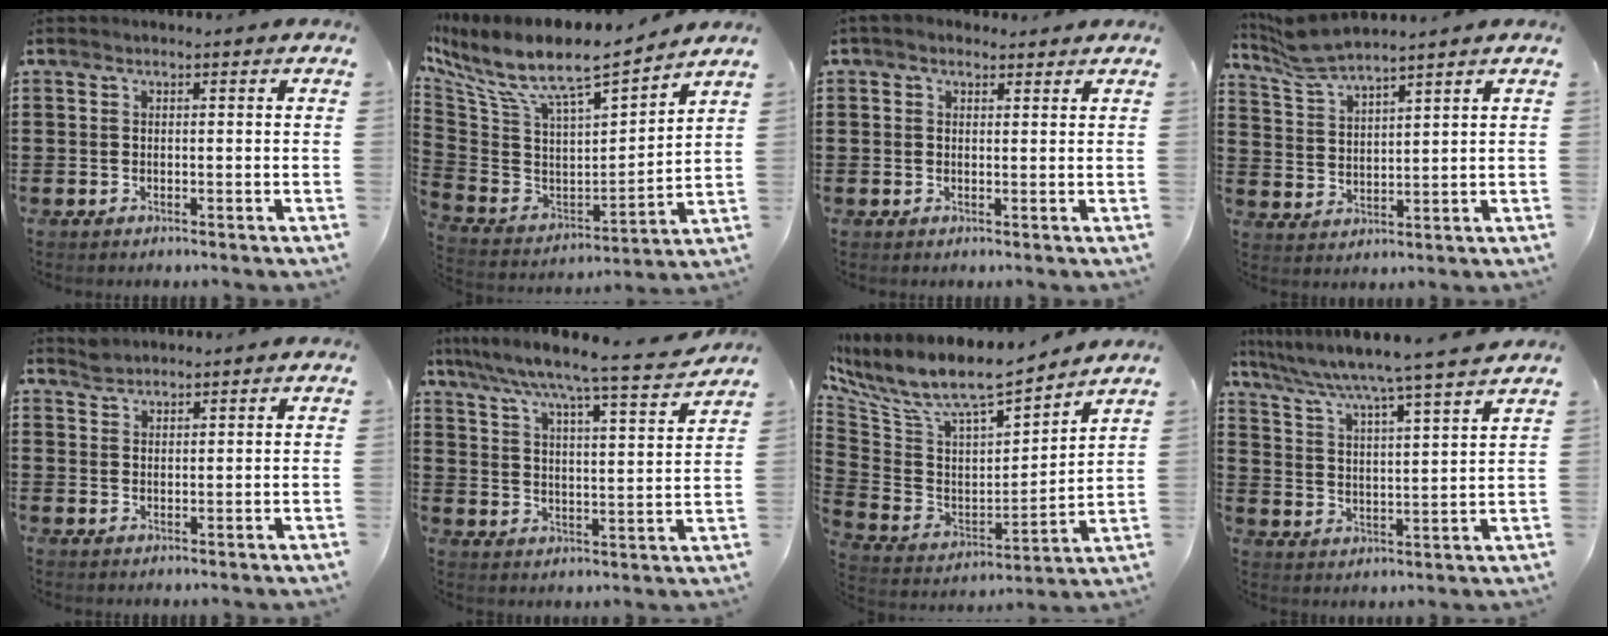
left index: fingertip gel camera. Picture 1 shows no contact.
{"total": 9.1, "force": [6.9, 2.2, 5.4], "torque": [-0.135, -0.055, 0.116]}
{"total": 1.7, "force": [1.1, 1.2, 0.3], "torque": [-0.011, 0.009, 0.021]}
{"total": 5.0, "force": [4.7, 0.1, 1.5], "torque": [-0.047, -0.017, 0.086]}
{"total": 1.7, "force": [1.7, 0.4, -0.1], "torque": [-0.003, 0.001, 0.033]}
{"total": 6.0, "force": [5.4, -0.9, 2.5], "torque": [-0.074, -0.047, 0.082]}
{"total": 8.1, "force": [6.6, 2.3, 4.1], "torque": [-0.109, -0.052, 0.110]}
{"total": 5.1, "force": [4.5, -1.1, 2.0], "torque": [-0.061, -0.045, 0.067]}